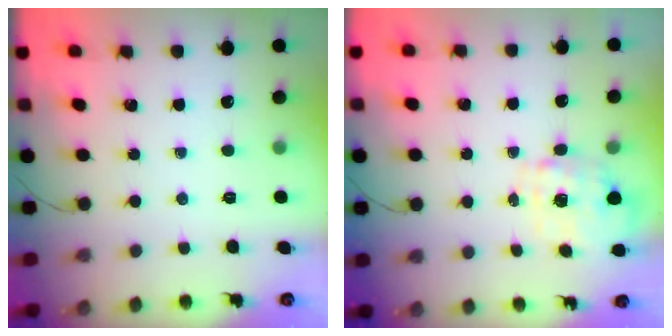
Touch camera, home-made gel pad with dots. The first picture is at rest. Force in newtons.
{"total": 1.5, "press": 1.5, "slide": 0.5}